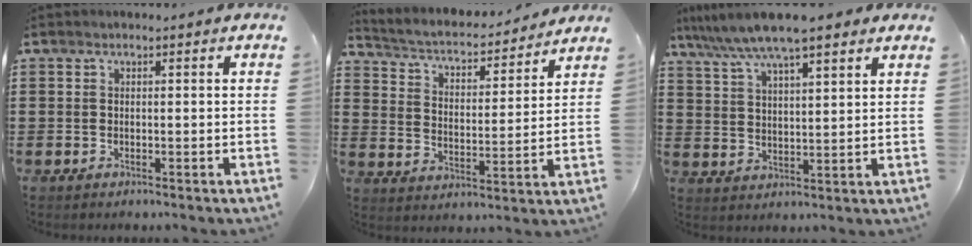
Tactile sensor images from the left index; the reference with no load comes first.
{"total": 3.6, "force": [3.3, 0.8, 1.2], "torque": [-0.044, -0.028, 0.047]}
{"total": 8.0, "force": [6.5, 1.2, 4.5], "torque": [-0.107, -0.015, 0.115]}